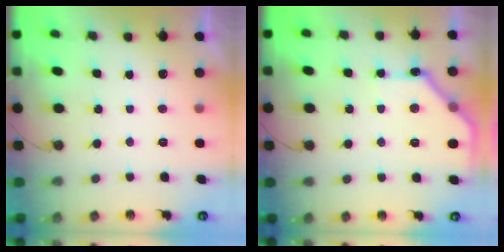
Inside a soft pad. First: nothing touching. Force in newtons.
{"total": 14.2, "press": 14.2, "slide": 0.3}